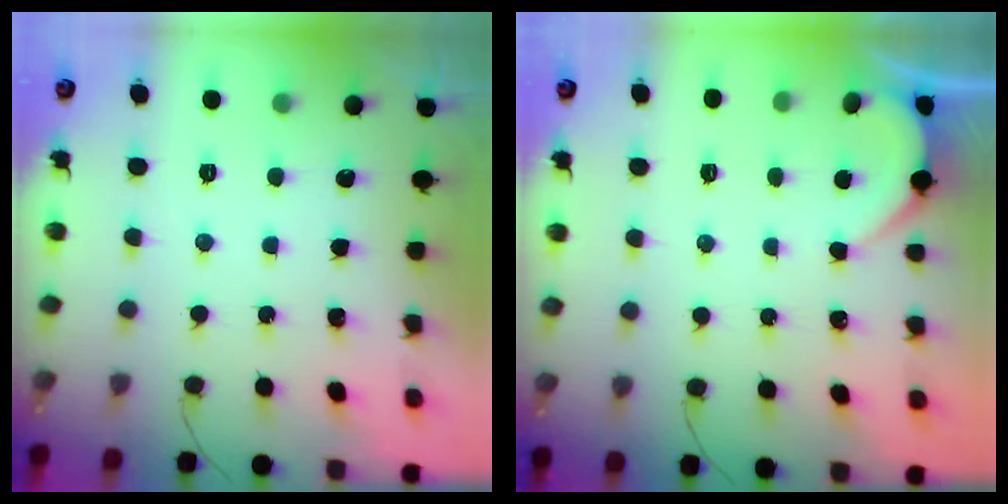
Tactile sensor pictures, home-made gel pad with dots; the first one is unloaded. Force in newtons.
{"total": 2.1, "press": 2.1, "slide": 0.3}